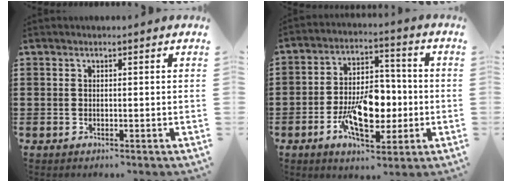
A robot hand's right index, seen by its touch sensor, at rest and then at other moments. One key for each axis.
{"total": 10.7, "fx": -2.5, "fy": 5.9, "fz": 8.5, "tx": -0.152, "ty": 0.000, "tz": -0.045}